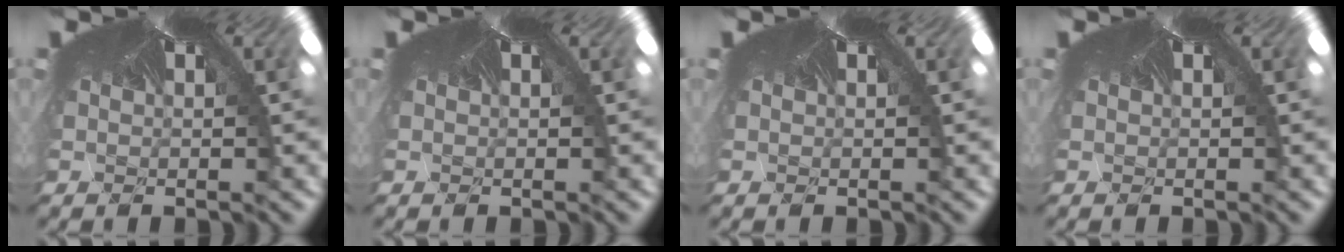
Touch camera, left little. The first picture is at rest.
{"total": 0.0}
{"total": 0.0}
{"total": 0.0}